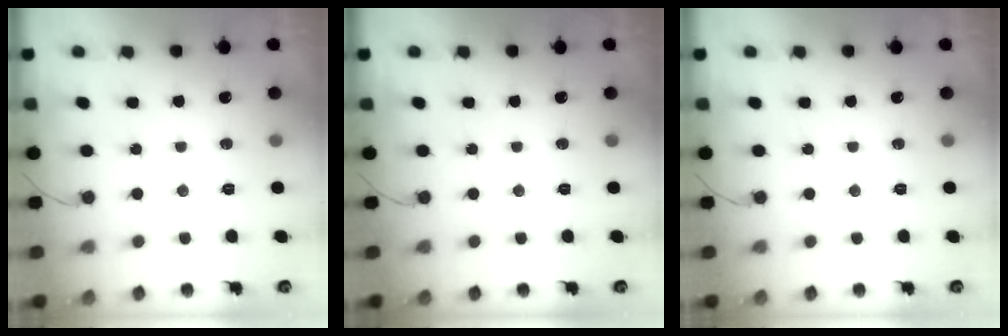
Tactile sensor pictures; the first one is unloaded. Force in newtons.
{"total": 0.0}
{"total": 0.0}